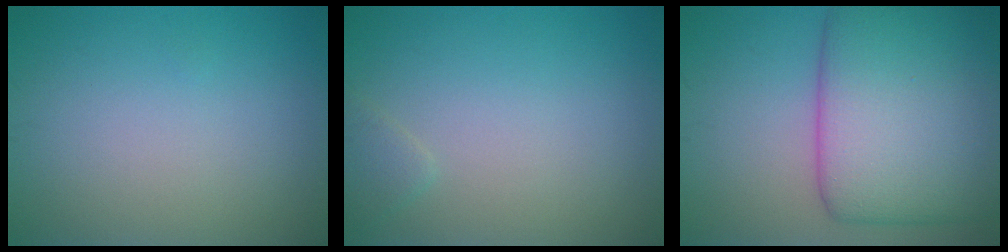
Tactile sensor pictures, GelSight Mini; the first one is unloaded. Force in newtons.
{"total": 1.0, "press": 1.0, "slide": 0.0}
{"total": 11.5, "press": 11.5, "slide": 0.5}